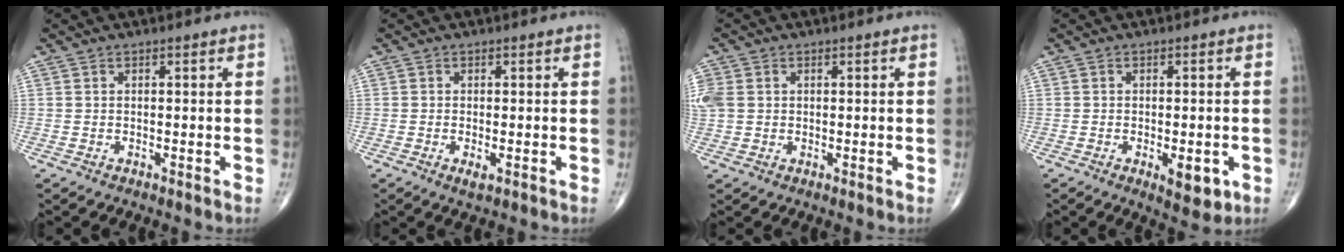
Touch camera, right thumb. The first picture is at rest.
{"total": 1.7, "force": [-0.6, 0.5, 1.5], "torque": [-0.026, -0.004, -0.010]}
{"total": 6.4, "force": [1.0, 5.3, 3.5], "torque": [-0.106, 0.010, 0.028]}
{"total": 5.7, "force": [-1.9, 2.5, 4.8], "torque": [-0.054, -0.005, -0.019]}